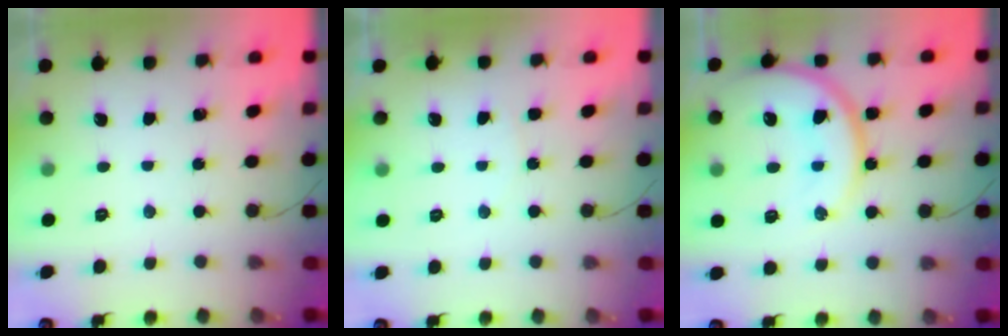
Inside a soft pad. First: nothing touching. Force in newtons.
{"total": 3.3, "press": 3.3, "slide": 0.3}
{"total": 17.5, "press": 17.4, "slide": 1.7}